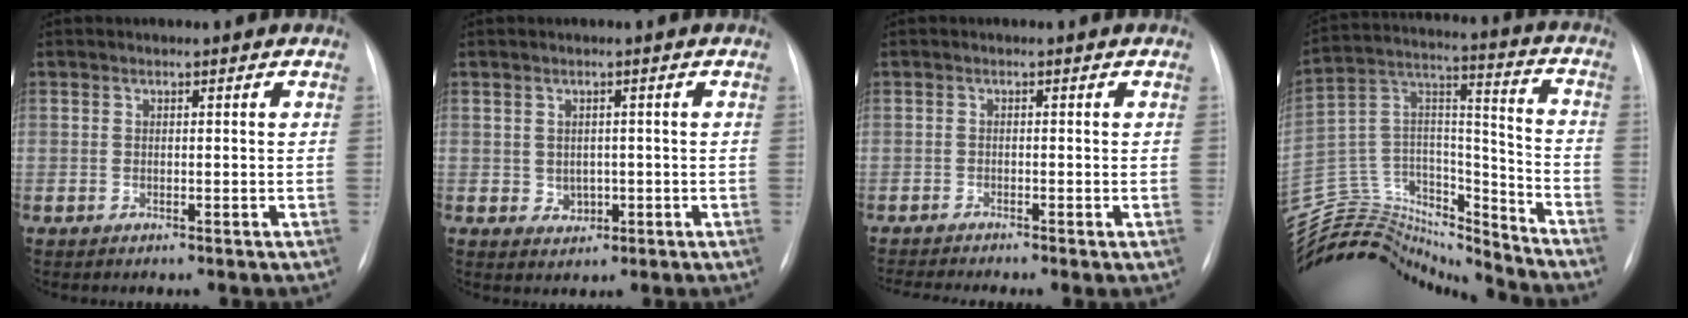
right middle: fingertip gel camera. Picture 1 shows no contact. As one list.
[{"total": 2.4, "force": [-0.2, 2.1, 1.1], "torque": [-0.017, 0.000, 0.006]}, {"total": 3.7, "force": [-3.1, -0.4, 2.1], "torque": [-0.037, -0.008, -0.053]}, {"total": 23.8, "force": [-22.9, 5.2, 4.3], "torque": [-0.114, 0.055, -0.372]}]